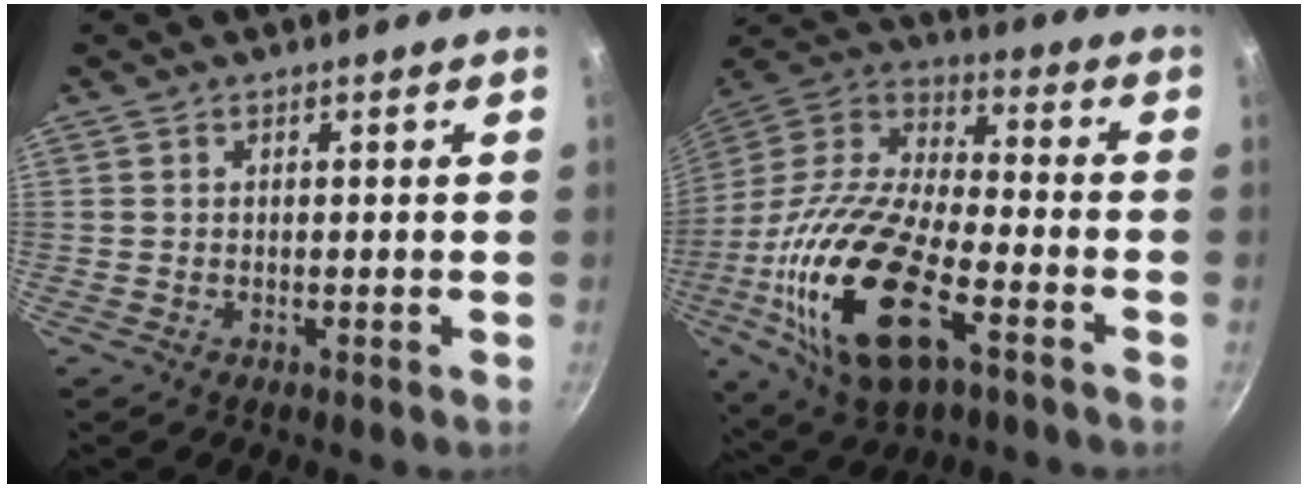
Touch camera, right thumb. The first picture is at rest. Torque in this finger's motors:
{"motor_torque": [1.77, 1.22, 2.46, -0.31, 0.88]}